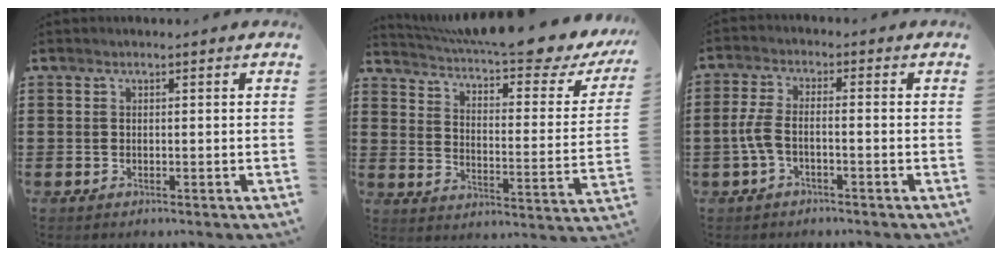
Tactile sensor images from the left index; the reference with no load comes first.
{"total": 7.7, "force": [6.5, -0.1, 4.3], "torque": [-0.092, -0.049, 0.103]}
{"total": 3.8, "force": [-1.7, 1.1, 3.2], "torque": [-0.079, 0.000, -0.039]}